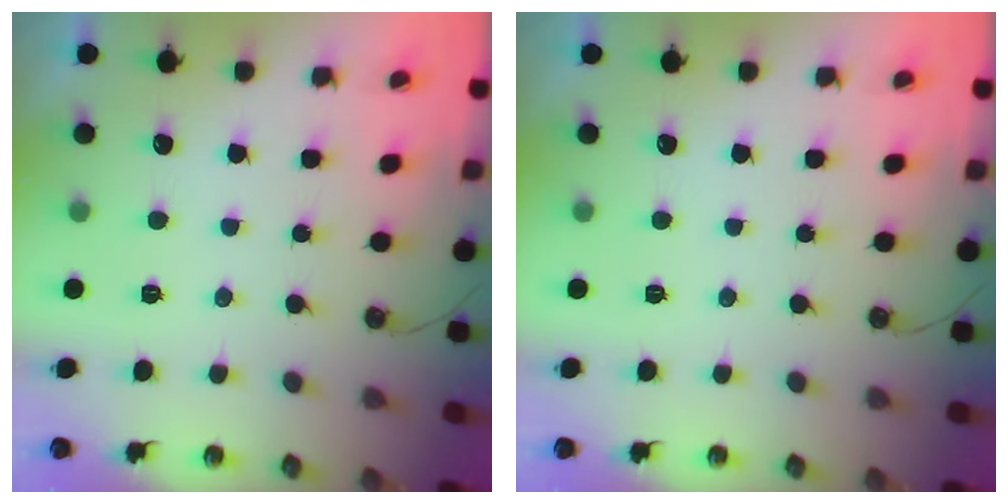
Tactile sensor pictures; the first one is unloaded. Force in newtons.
{"total": 0.0}